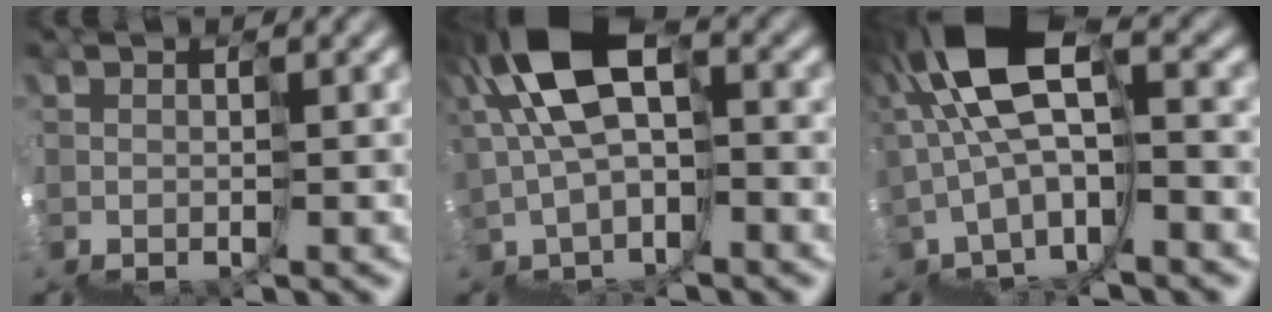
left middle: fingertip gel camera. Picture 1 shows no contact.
{"total": 7.7, "force": [3.4, 4.6, 5.3], "torque": [-0.110, 0.028, 0.054]}
{"total": 7.1, "force": [1.4, 3.6, 6.0], "torque": [-0.122, 0.037, 0.031]}